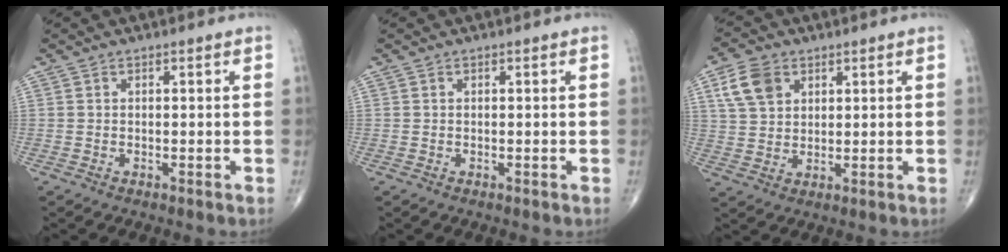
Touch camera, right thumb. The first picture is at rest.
{"total": 0.0}
{"total": 7.5, "force": [3.2, 5.3, 4.1], "torque": [-0.065, -0.004, 0.064]}